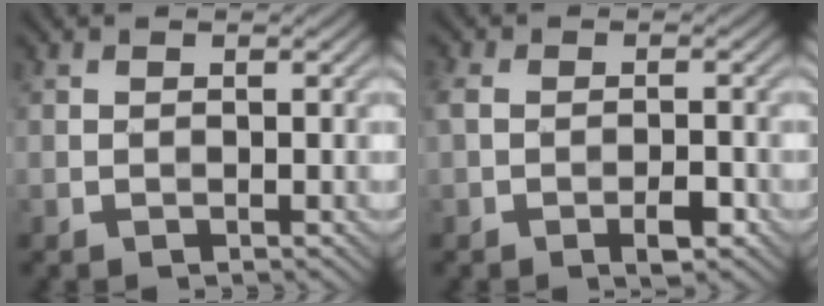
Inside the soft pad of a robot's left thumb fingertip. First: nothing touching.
{"total": 4.3, "force": [-1.8, 2.2, 3.3], "torque": [-0.066, -0.001, -0.036]}